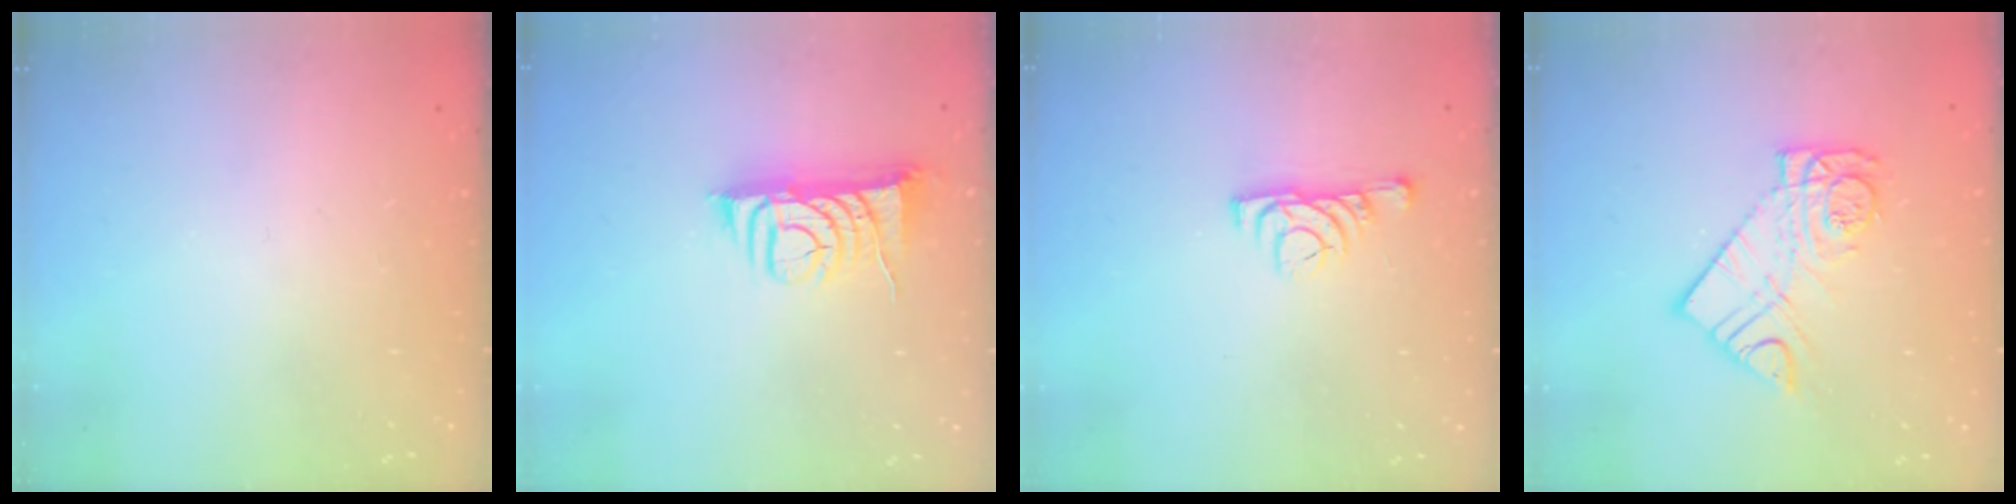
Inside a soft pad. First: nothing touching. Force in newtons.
{"total": 8.3, "press": 8.2, "slide": 0.8}
{"total": 5.0, "press": 4.9, "slide": 1.1}
{"total": 11.7, "press": 11.7, "slide": 1.0}